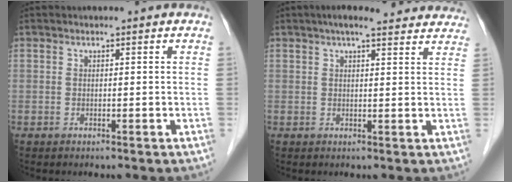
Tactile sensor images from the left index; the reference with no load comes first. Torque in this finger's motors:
{"motor_torque": [0.22, -0.88, -0.11, 0.01]}